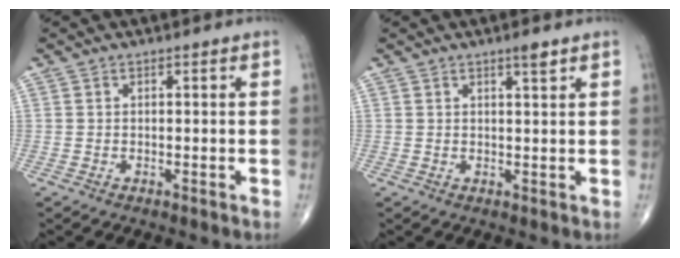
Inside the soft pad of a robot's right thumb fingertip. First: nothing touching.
{"total": 2.0, "force": [1.4, 0.2, 1.4], "torque": [-0.020, -0.008, 0.022]}